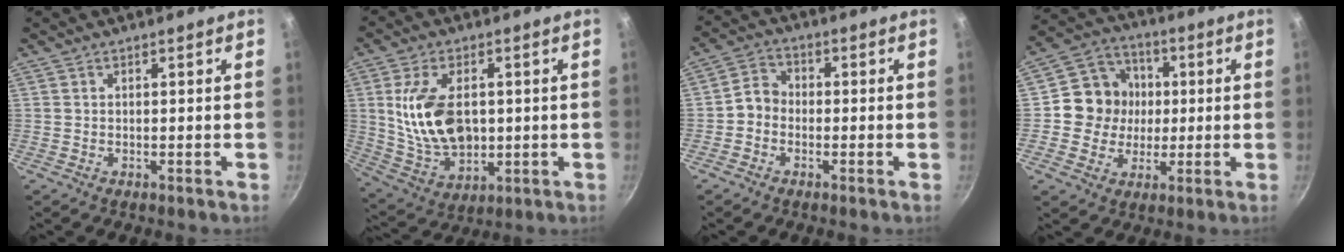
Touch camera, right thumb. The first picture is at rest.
{"total": 14.9, "force": [1.4, 9.2, 11.7], "torque": [-0.198, -0.012, 0.039]}
{"total": 4.2, "force": [-1.3, 3.6, 1.9], "torque": [-0.015, 0.021, -0.036]}
{"total": 11.3, "force": [0.5, 10.6, 3.9], "torque": [-0.032, 0.021, -0.006]}